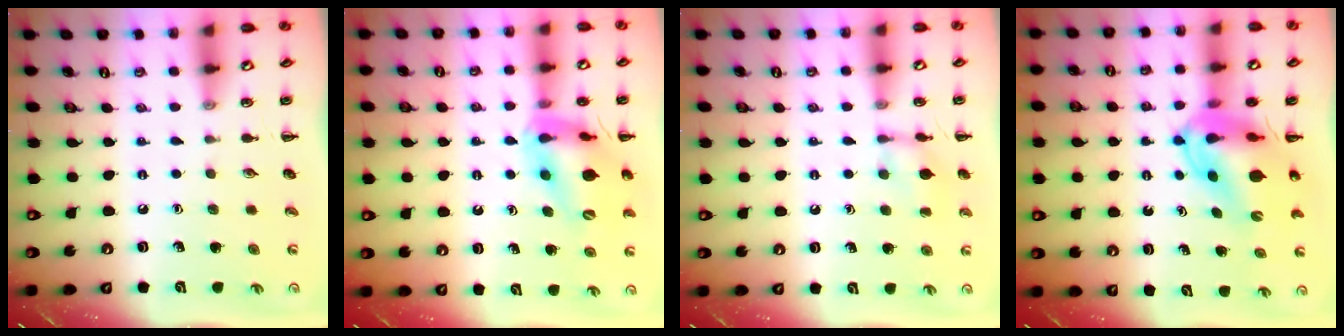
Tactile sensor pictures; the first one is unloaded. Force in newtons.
{"total": 17.4, "press": 17.0, "slide": 4.0}
{"total": 9.2, "press": 9.2, "slide": 1.0}
{"total": 12.9, "press": 12.4, "slide": 3.9}